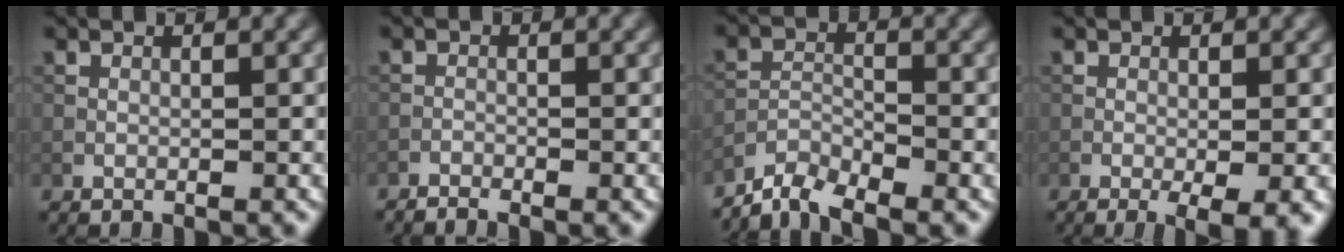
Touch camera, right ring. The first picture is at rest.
{"total": 0.9, "force": [-0.8, -0.1, 0.3], "torque": [-0.015, 0.003, -0.020]}
{"total": 3.2, "force": [-2.9, 0.8, 1.1], "torque": [-0.023, -0.001, -0.063]}
{"total": 3.2, "force": [-1.0, 0.6, 3.0], "torque": [-0.050, -0.001, -0.011]}